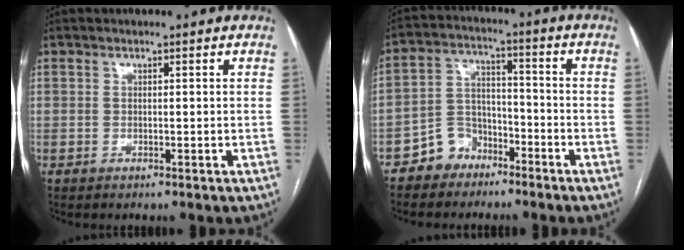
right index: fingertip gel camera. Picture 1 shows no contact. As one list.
[{"total": 6.7, "force": [-4.8, 4.5, 1.2], "torque": [-0.022, 0.017, -0.086]}]